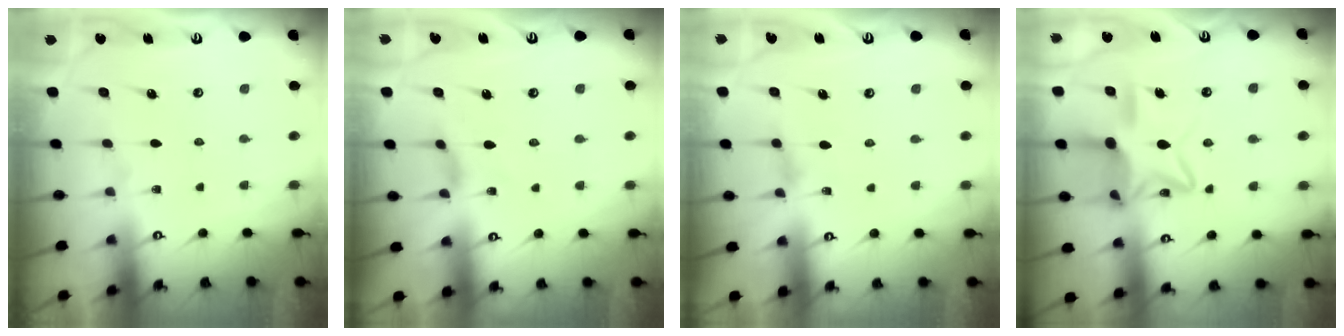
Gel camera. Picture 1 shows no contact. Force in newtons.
{"total": 1.7, "press": 1.6, "slide": 0.4}
{"total": 1.6, "press": 1.6, "slide": 0.4}
{"total": 12.9, "press": 12.9, "slide": 0.8}